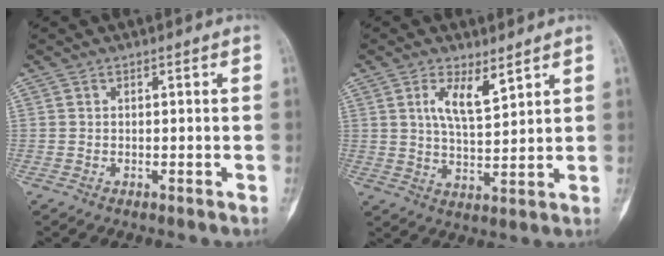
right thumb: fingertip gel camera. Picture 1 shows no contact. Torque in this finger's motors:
{"motor_torque": [-0.43, 0.94, 0.19, -0.01, -0.04]}